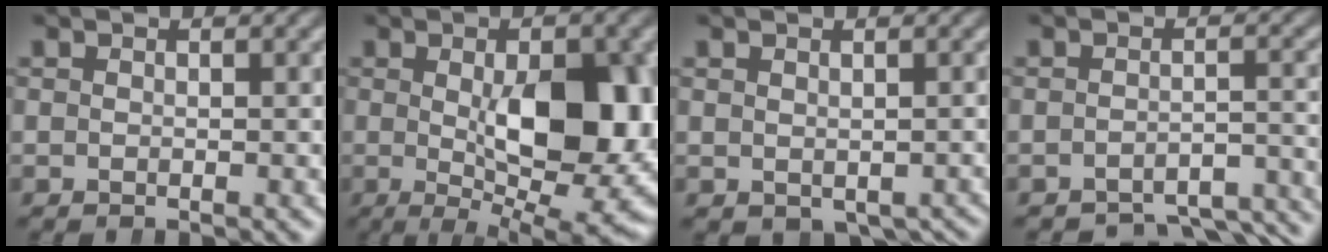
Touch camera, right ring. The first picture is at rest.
{"total": 11.8, "force": [-0.2, 4.3, 11.0], "torque": [-0.146, -0.022, 0.012]}
{"total": 2.6, "force": [-2.0, 1.2, 1.0], "torque": [-0.002, -0.016, -0.014]}
{"total": 7.6, "force": [-7.0, 1.9, 2.2], "torque": [-0.013, -0.020, -0.101]}